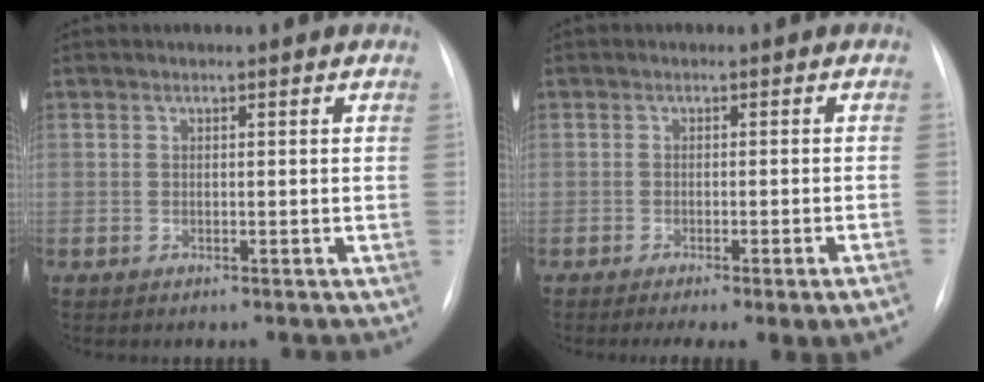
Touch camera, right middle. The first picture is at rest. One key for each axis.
{"total": 7.2, "fx": -5.1, "fy": -0.4, "fz": 5.1, "tx": -0.055, "ty": -0.012, "tz": -0.069}